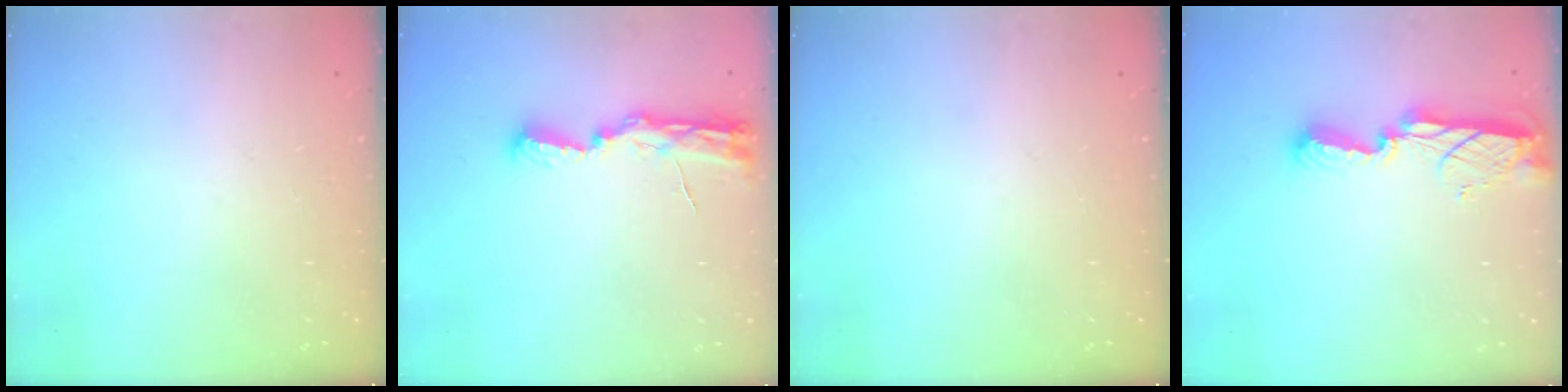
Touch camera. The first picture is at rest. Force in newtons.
{"total": 8.1, "press": 8.1, "slide": 0.8}
{"total": 0.0}
{"total": 8.9, "press": 8.9, "slide": 0.5}